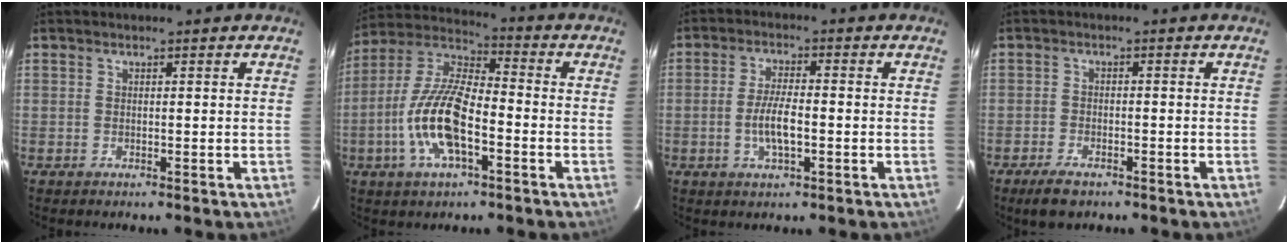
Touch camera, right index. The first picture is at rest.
{"total": 14.8, "force": [-5.0, 5.4, 12.9], "torque": [-0.269, -0.002, -0.100]}
{"total": 5.8, "force": [-1.5, 1.7, 5.3], "torque": [-0.106, -0.002, -0.027]}
{"total": 4.8, "force": [-3.5, 2.0, 2.5], "torque": [-0.066, -0.008, -0.062]}